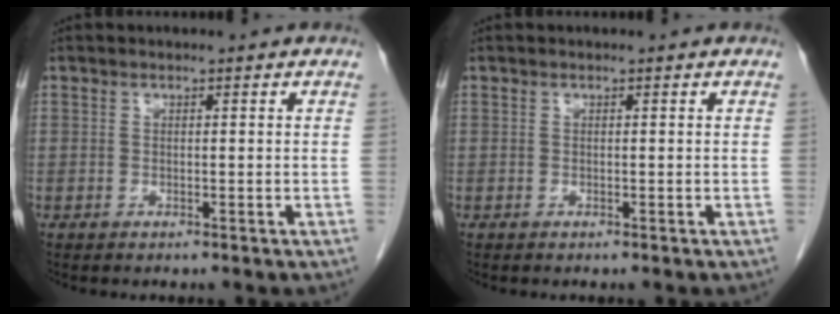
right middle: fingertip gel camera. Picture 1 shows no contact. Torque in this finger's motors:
{"motor_torque": [0.09, 0.04, 0.05, -0.02]}